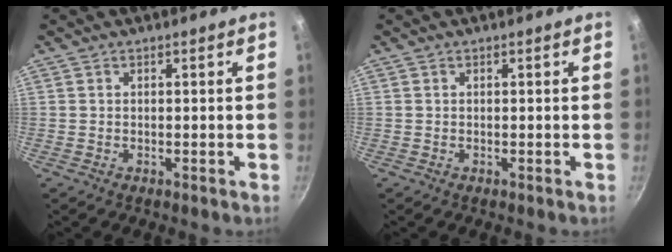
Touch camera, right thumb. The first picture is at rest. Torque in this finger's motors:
{"motor_torque": [-0.01, -0.01, 0.27, 0.18, 0.00]}